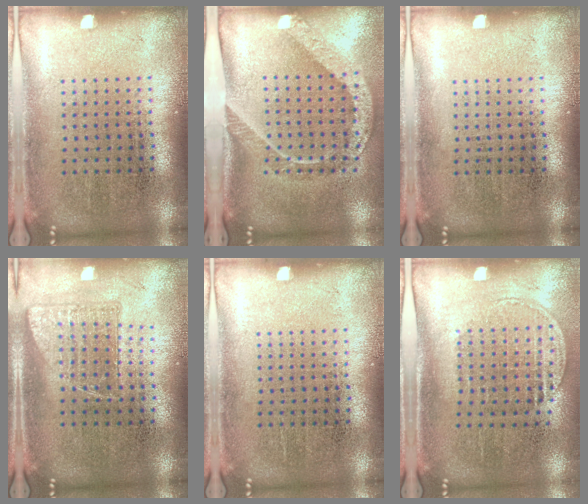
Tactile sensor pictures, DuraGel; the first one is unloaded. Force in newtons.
{"total": 2.1, "press": 1.5, "slide": 1.5}
{"total": 0.0}
{"total": 0.8, "press": 0.8, "slide": 0.2}
{"total": 0.0}
{"total": 1.5, "press": 1.3, "slide": 0.8}